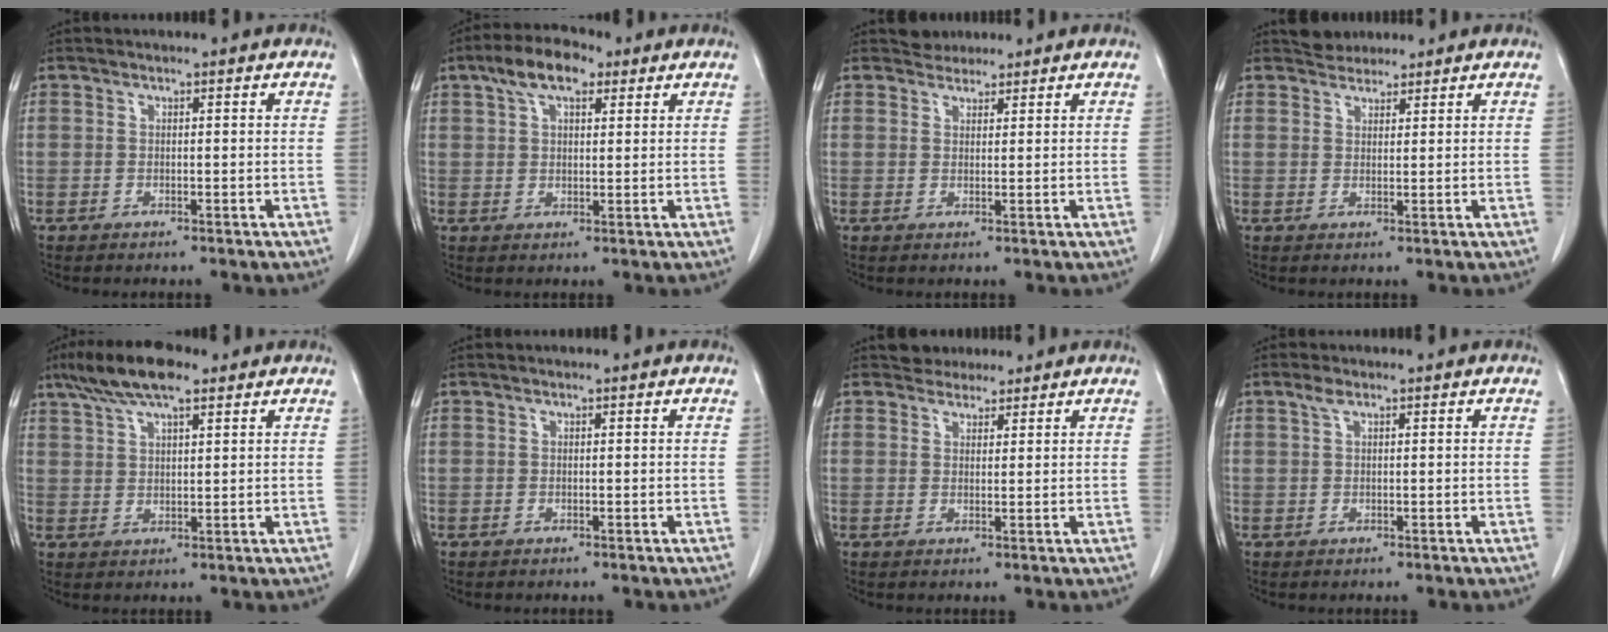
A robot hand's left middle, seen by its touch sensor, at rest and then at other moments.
{"total": 7.3, "force": [4.2, 3.1, 5.1], "torque": [-0.096, 0.026, 0.072]}
{"total": 2.1, "force": [1.9, 0.9, -0.3], "torque": [0.004, 0.010, 0.031]}
{"total": 2.8, "force": [2.6, 1.1, 0.1], "torque": [-0.004, 0.015, 0.045]}
{"total": 9.0, "force": [6.3, 2.2, 6.1], "torque": [-0.118, 0.020, 0.110]}
{"total": 0.0}
{"total": 2.8, "force": [2.4, 1.3, -0.1], "torque": [0.002, 0.012, 0.038]}
{"total": 1.2, "force": [0.7, 0.4, 0.8], "torque": [-0.018, 0.011, 0.014]}